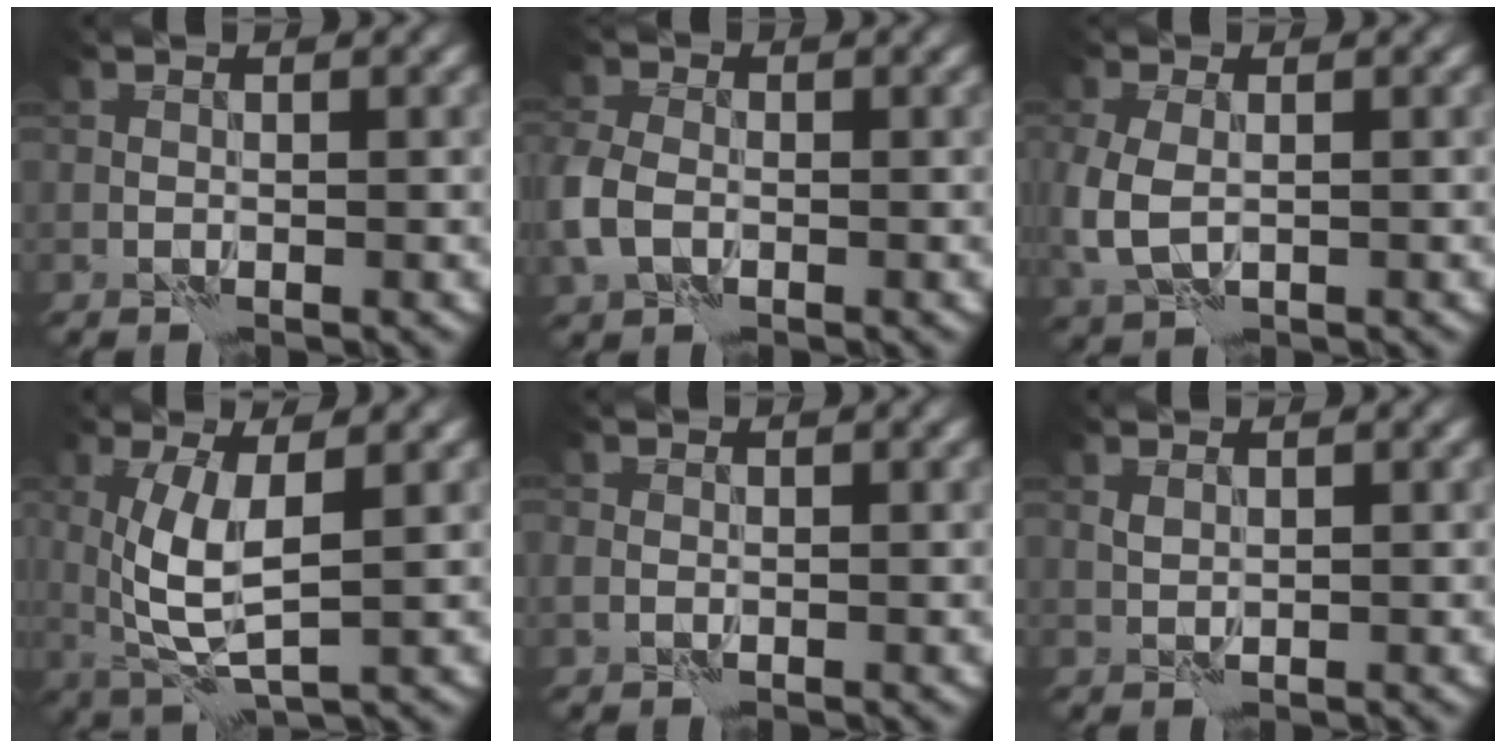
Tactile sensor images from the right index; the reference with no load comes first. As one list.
[{"total": 4.4, "force": [-1.3, 3.1, 2.8], "torque": [-0.077, -0.001, -0.037]}, {"total": 4.3, "force": [-0.7, 2.9, 3.1], "torque": [-0.088, -0.012, -0.014]}, {"total": 5.1, "force": [0.8, 1.6, 4.8], "torque": [-0.108, -0.007, 0.018]}, {"total": 1.1, "force": [-0.4, 0.9, 0.5], "torque": [-0.007, -0.001, -0.010]}, {"total": 0.6, "force": [0.3, 0.3, 0.4], "torque": [-0.011, 0.000, 0.006]}]